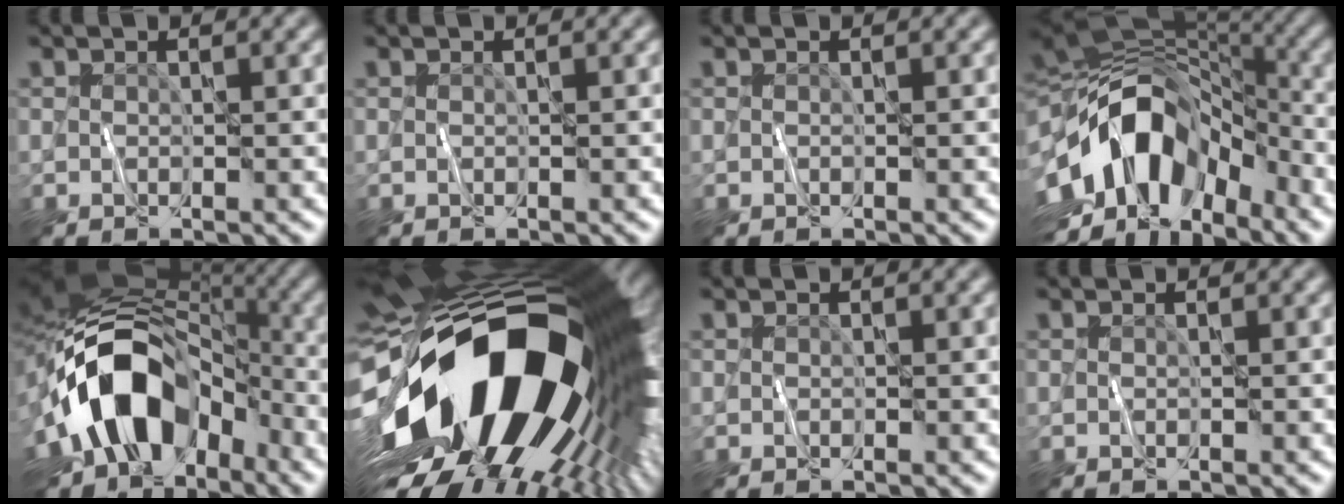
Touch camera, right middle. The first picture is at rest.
{"total": 0.0}
{"total": 0.0}
{"total": 13.2, "force": [-3.8, 8.1, 9.7], "torque": [-0.167, 0.016, -0.085]}
{"total": 13.1, "force": [-4.8, 8.7, 8.6], "torque": [-0.143, 0.012, -0.094]}
{"total": 21.2, "force": [-2.9, 11.2, 17.8], "torque": [-0.326, -0.070, -0.044]}
{"total": 0.0}
{"total": 0.0}